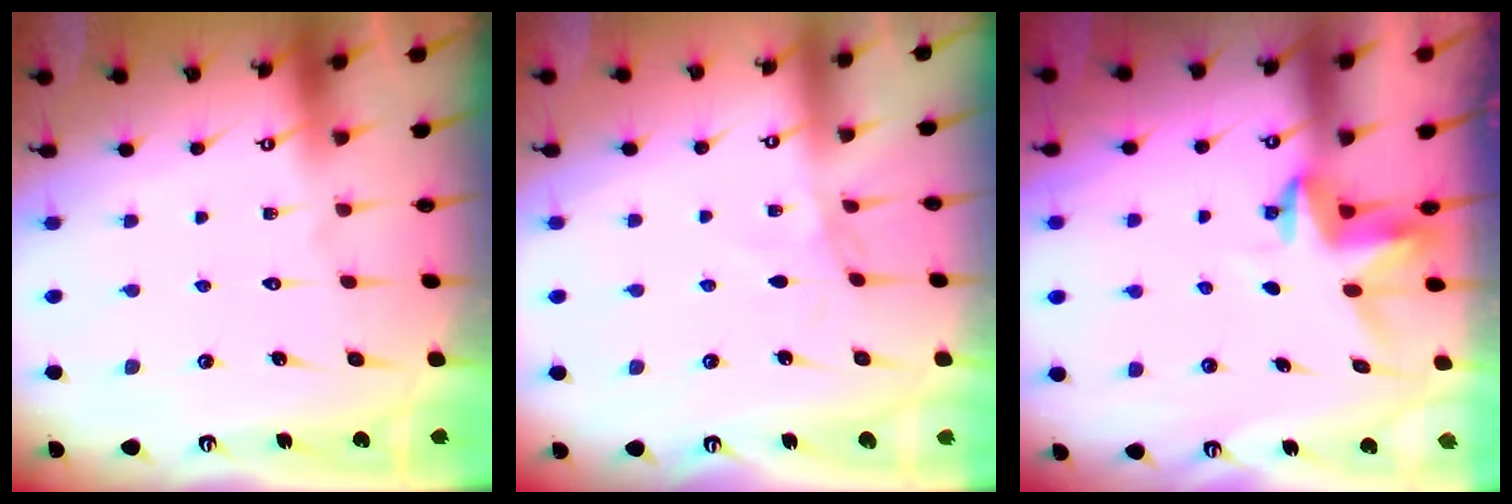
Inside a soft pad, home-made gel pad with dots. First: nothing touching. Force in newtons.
{"total": 1.4, "press": 1.3, "slide": 0.3}
{"total": 3.7, "press": 3.6, "slide": 0.3}